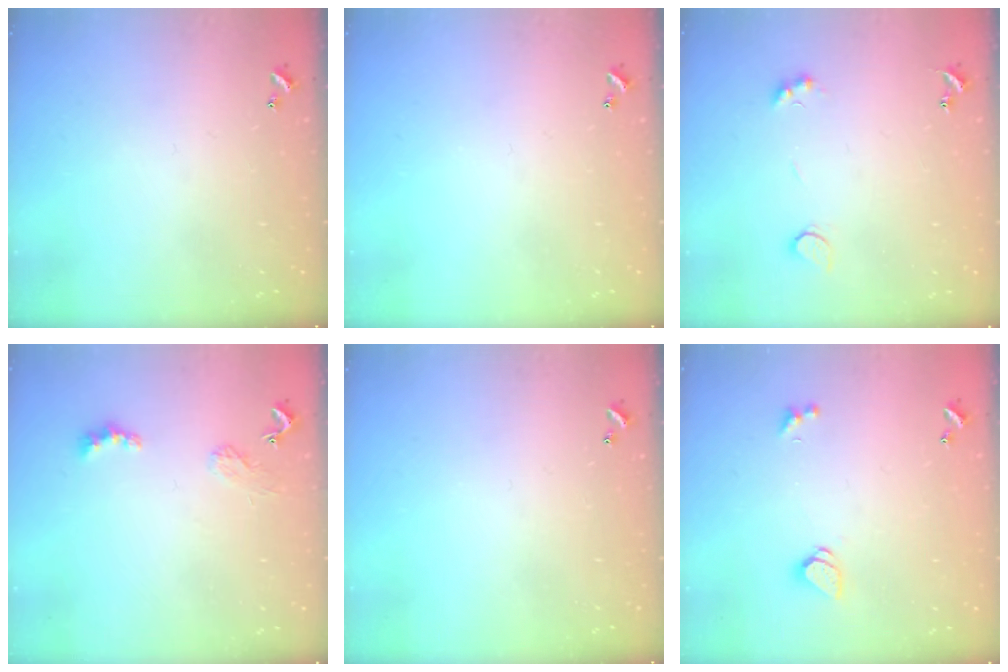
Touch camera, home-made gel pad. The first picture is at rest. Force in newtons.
{"total": 0.0}
{"total": 3.7, "press": 3.4, "slide": 1.2}
{"total": 2.4, "press": 2.3, "slide": 0.5}
{"total": 0.0}
{"total": 1.5, "press": 1.4, "slide": 0.5}